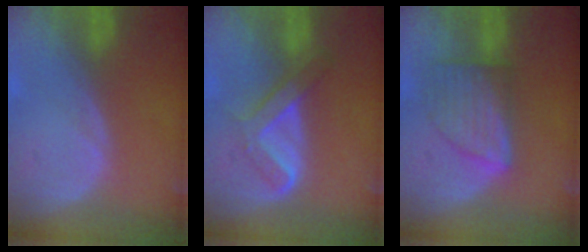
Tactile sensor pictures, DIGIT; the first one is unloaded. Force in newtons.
{"total": 5.2, "press": 5.1, "slide": 1.4}
{"total": 6.5, "press": 6.5, "slide": 0.1}